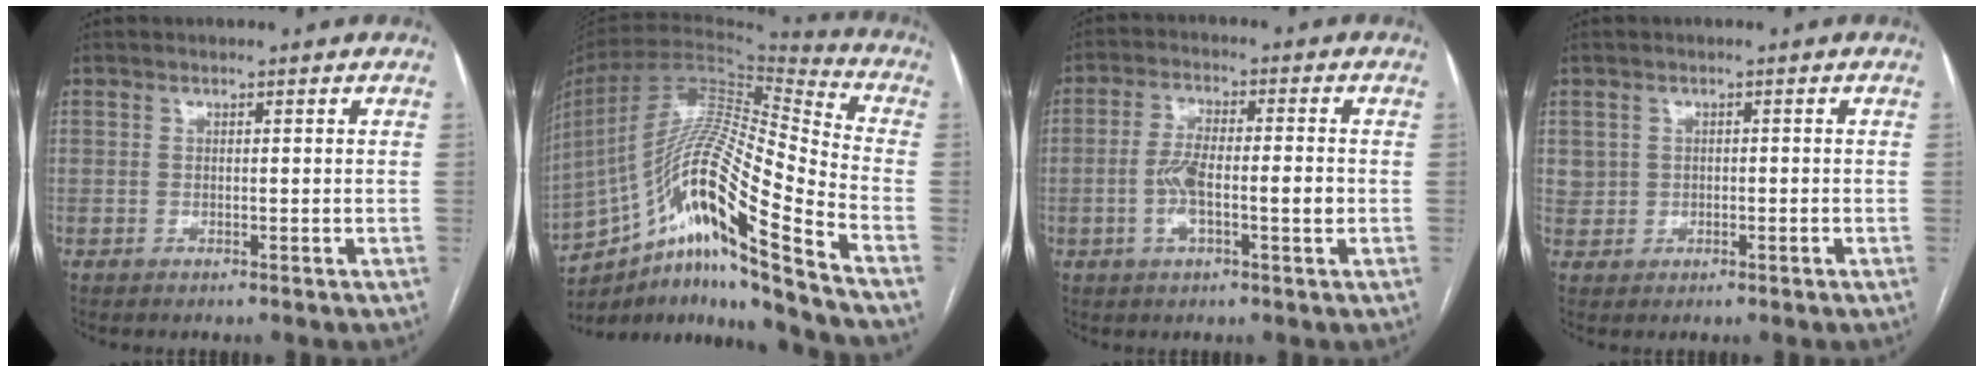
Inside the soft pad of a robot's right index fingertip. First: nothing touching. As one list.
[{"total": 22.6, "force": [-14.1, 0.6, 17.7], "torque": [-0.336, 0.000, -0.254]}, {"total": 7.0, "force": [-1.1, 1.9, 6.7], "torque": [-0.130, 0.016, -0.020]}, {"total": 2.0, "force": [0.2, 2.0, 0.3], "torque": [-0.003, 0.009, 0.011]}]